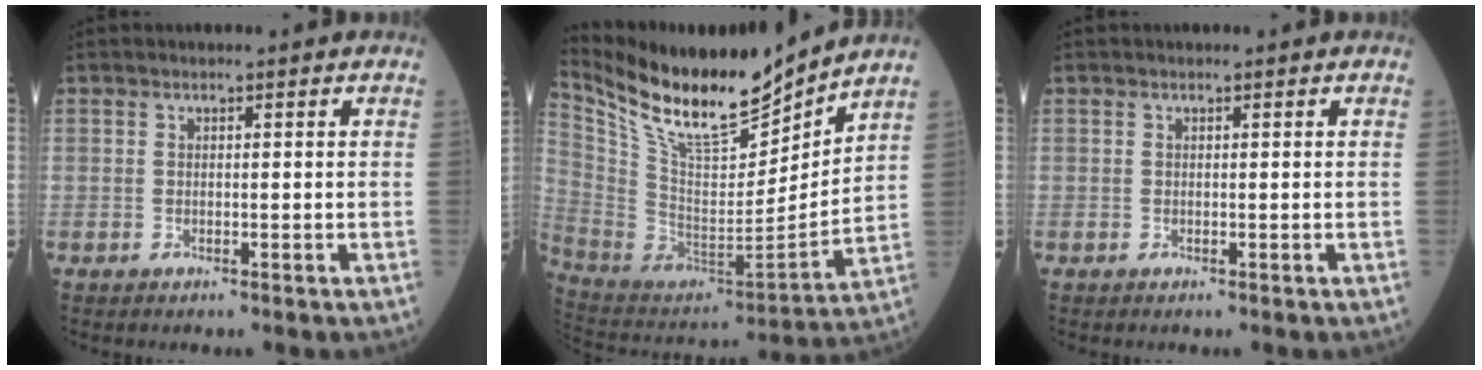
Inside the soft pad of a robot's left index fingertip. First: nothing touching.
{"total": 18.8, "force": [16.5, 2.5, 8.8], "torque": [-0.172, -0.024, 0.307]}
{"total": 0.0}